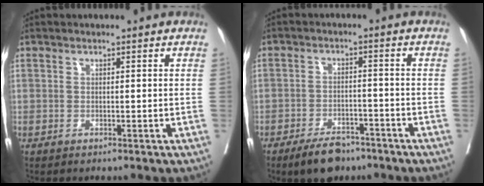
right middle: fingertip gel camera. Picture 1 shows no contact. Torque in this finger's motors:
{"motor_torque": [0.11, -0.10, 0.08, 0.03]}